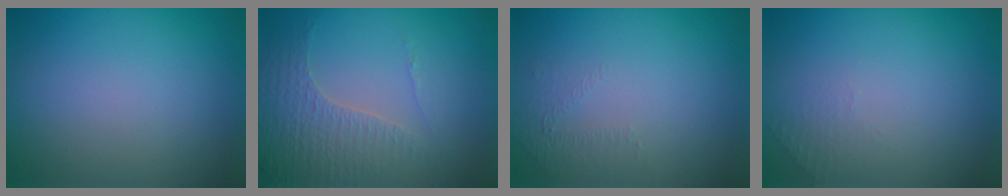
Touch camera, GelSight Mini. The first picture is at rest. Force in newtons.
{"total": 4.3, "press": 3.1, "slide": 3.0}
{"total": 0.9, "press": 0.4, "slide": 0.8}
{"total": 0.5, "press": 0.4, "slide": 0.4}